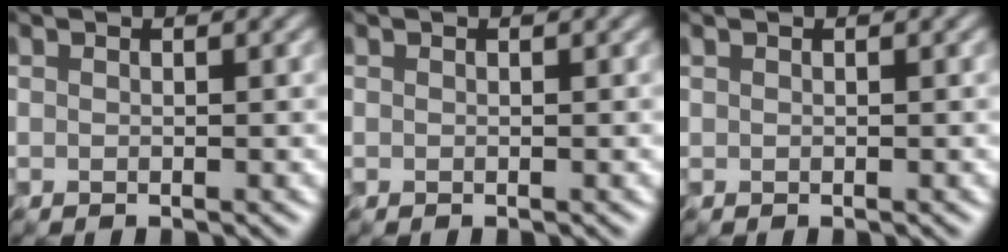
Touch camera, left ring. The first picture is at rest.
{"total": 0.0}
{"total": 0.0}